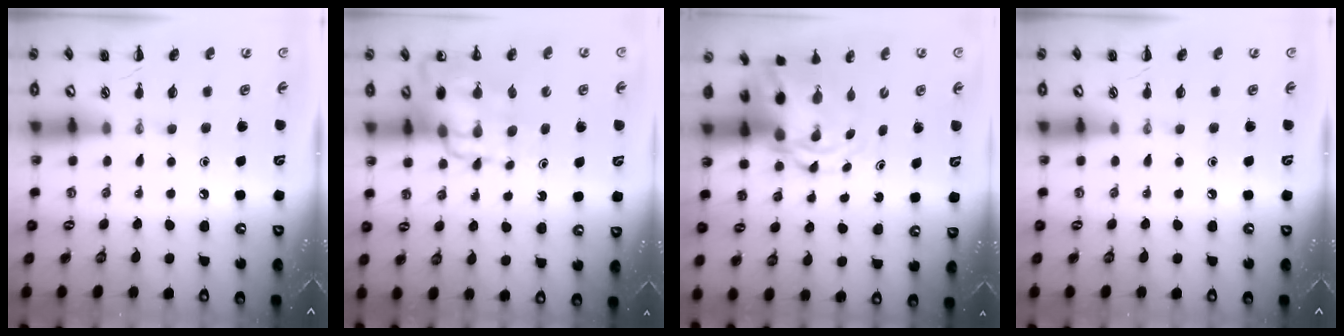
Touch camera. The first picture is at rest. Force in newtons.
{"total": 10.7, "press": 10.3, "slide": 3.1}
{"total": 6.0, "press": 5.9, "slide": 1.5}
{"total": 0.0}